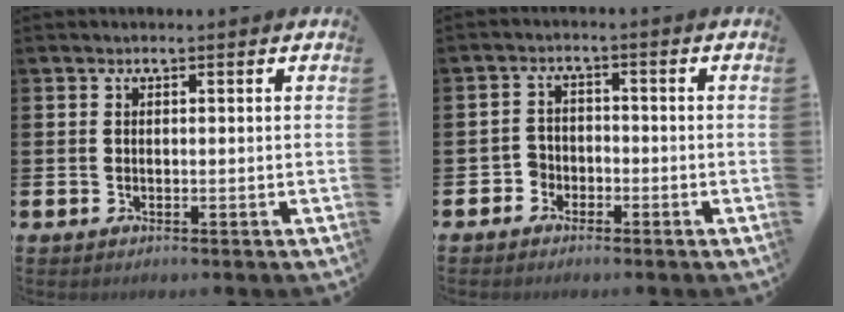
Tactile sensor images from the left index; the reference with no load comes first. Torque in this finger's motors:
{"motor_torque": [-0.28, 0.05, -0.05, -0.01]}